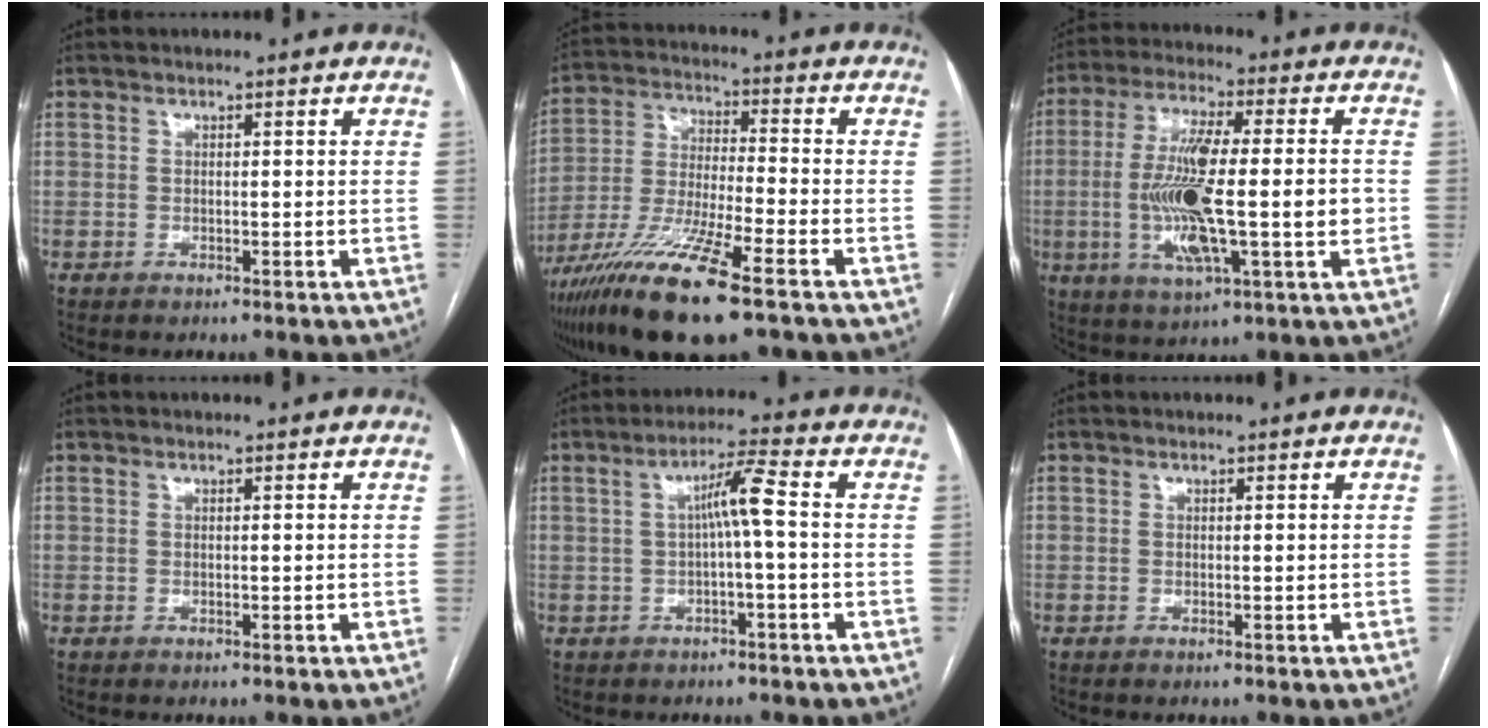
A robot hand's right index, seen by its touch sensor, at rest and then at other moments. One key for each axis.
{"total": 15.8, "fx": -9.8, "fy": 1.0, "fz": 12.3, "tx": -0.259, "ty": -0.042, "tz": -0.183}
{"total": 15.8, "fx": -1.8, "fy": 2.5, "fz": 15.5, "tx": -0.295, "ty": 0.001, "tz": -0.030}
{"total": 0.0}
{"total": 5.0, "fx": 0.0, "fy": -0.2, "fz": 5.0, "tx": -0.086, "ty": 0.018, "tz": 0.001}
{"total": 0.0}